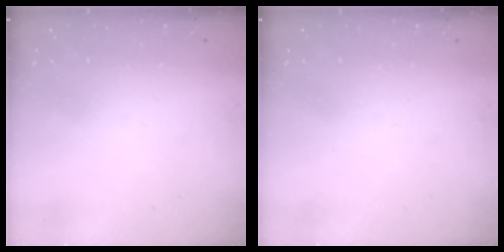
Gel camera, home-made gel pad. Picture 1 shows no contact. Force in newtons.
{"total": 0.0}